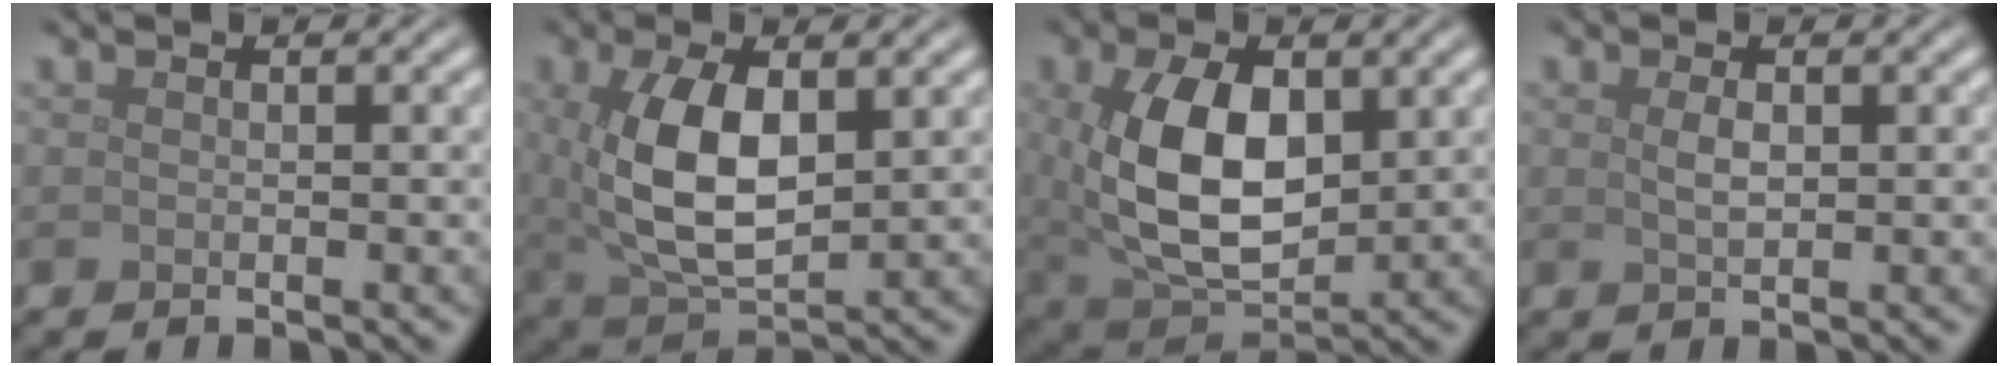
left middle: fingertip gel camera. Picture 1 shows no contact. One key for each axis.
{"total": 8.2, "fx": 1.2, "fy": 4.1, "fz": 6.9, "tx": -0.152, "ty": -0.001, "tz": 0.026}
{"total": 10.0, "fx": 1.3, "fy": 5.8, "fz": 8.0, "tx": -0.172, "ty": -0.011, "tz": 0.032}
{"total": 1.5, "fx": 0.4, "fy": 0.7, "fz": 1.2, "tx": -0.030, "ty": -0.001, "tz": 0.010}